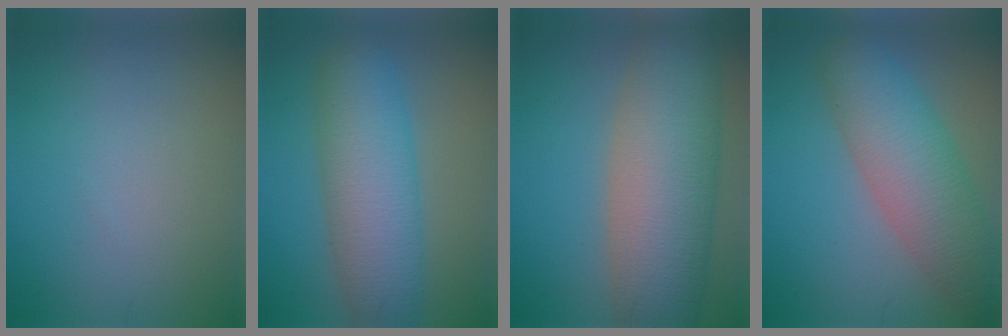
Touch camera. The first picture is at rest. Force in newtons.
{"total": 8.4, "press": 8.4, "slide": 0.2}
{"total": 12.8, "press": 12.8, "slide": 0.5}
{"total": 8.0, "press": 8.0, "slide": 0.3}